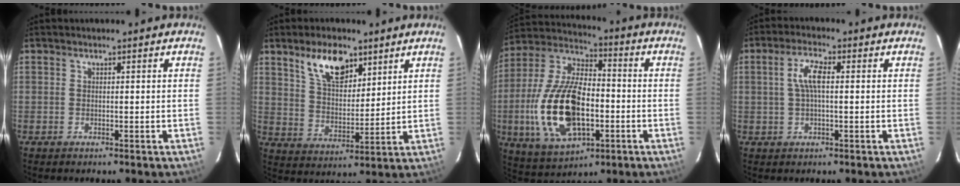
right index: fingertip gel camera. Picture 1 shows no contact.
{"total": 10.6, "force": [6.5, 5.1, 6.5], "torque": [-0.108, 0.007, 0.125]}
{"total": 21.2, "force": [-4.6, 10.5, 17.8], "torque": [-0.375, -0.003, -0.072]}
{"total": 4.7, "force": [0.5, 1.4, 4.4], "torque": [-0.088, 0.009, 0.011]}